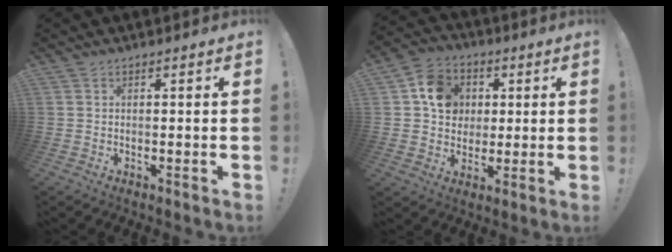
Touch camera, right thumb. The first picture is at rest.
{"total": 12.4, "force": [2.9, 10.8, 5.4], "torque": [-0.074, 0.004, 0.063]}